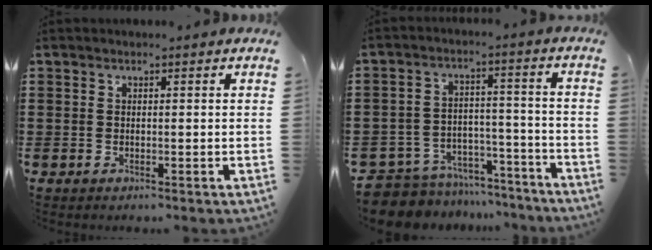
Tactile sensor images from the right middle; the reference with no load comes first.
{"total": 7.3, "force": [-7.2, 1.4, 0.4], "torque": [-0.015, 0.021, -0.146]}